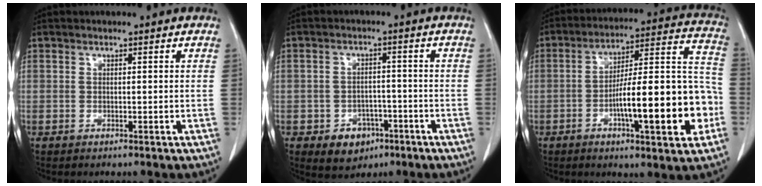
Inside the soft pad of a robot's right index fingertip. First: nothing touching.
{"total": 5.6, "force": [-2.8, 4.2, 2.3], "torque": [-0.032, 0.006, -0.031]}
{"total": 19.7, "force": [-5.6, 3.5, 18.6], "torque": [-0.252, 0.027, -0.077]}